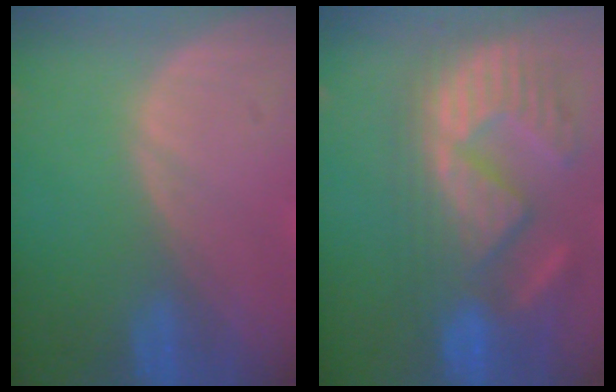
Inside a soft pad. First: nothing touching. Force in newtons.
{"total": 11.3, "press": 10.9, "slide": 3.2}